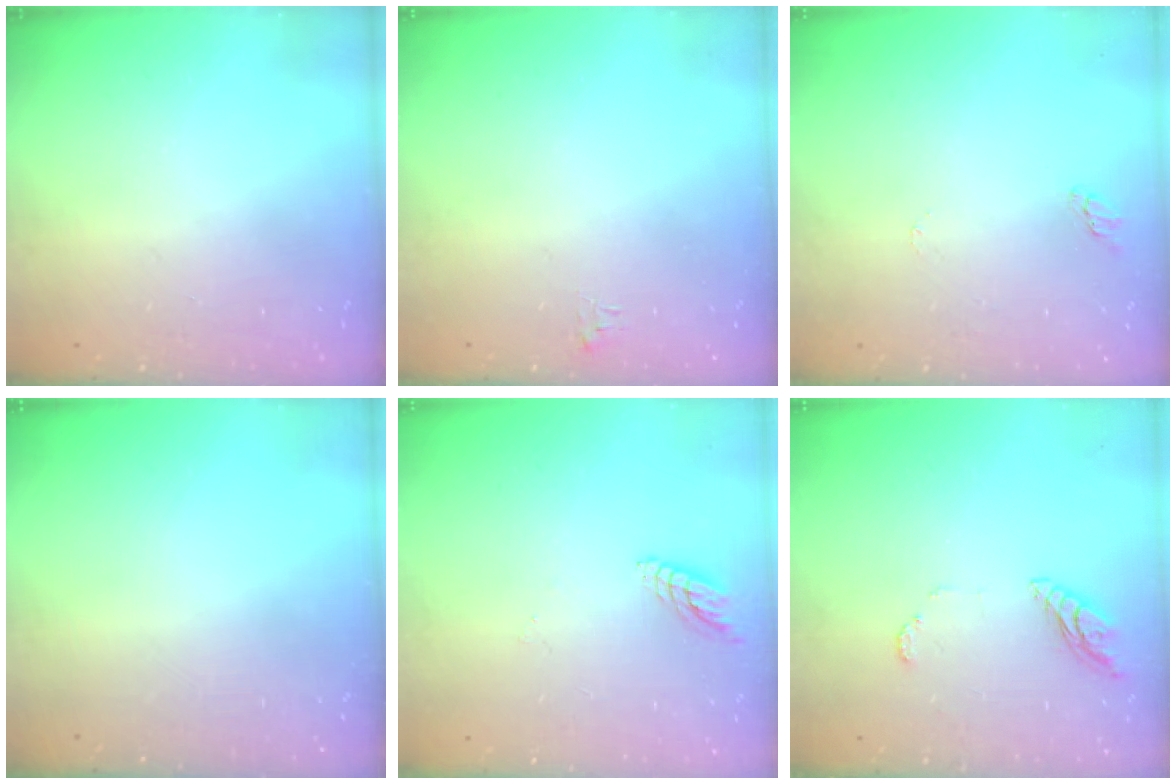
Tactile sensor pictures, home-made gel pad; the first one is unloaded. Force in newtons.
{"total": 3.4, "press": 3.4, "slide": 0.5}
{"total": 3.2, "press": 3.2, "slide": 0.3}
{"total": 0.0}
{"total": 6.4, "press": 6.3, "slide": 0.4}
{"total": 7.9, "press": 7.8, "slide": 0.5}